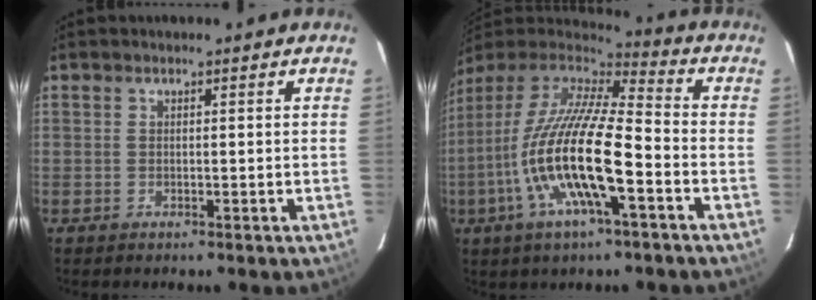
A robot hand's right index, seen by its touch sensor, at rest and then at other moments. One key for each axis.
{"total": 20.1, "fx": -6.7, "fy": 4.4, "fz": 18.4, "tx": -0.346, "ty": -0.030, "tz": -0.135}